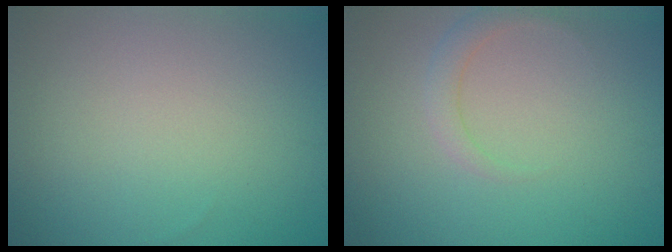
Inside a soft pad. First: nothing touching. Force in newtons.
{"total": 1.6, "press": 1.6, "slide": 0.1}